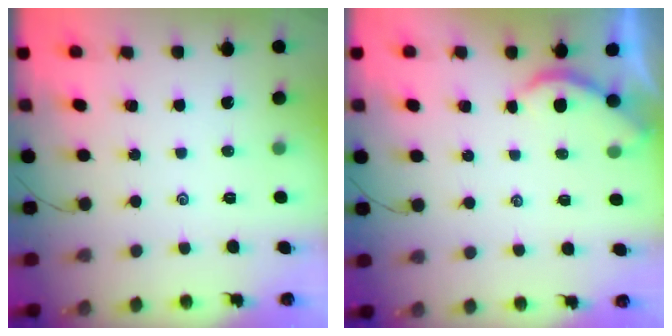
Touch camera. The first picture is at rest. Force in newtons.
{"total": 2.0, "press": 2.0, "slide": 0.1}